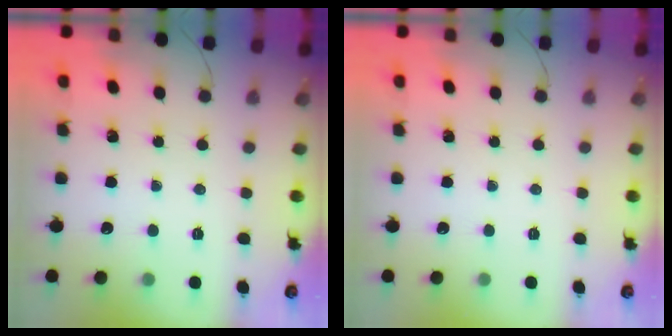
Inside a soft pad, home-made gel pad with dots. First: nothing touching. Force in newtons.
{"total": 0.0}